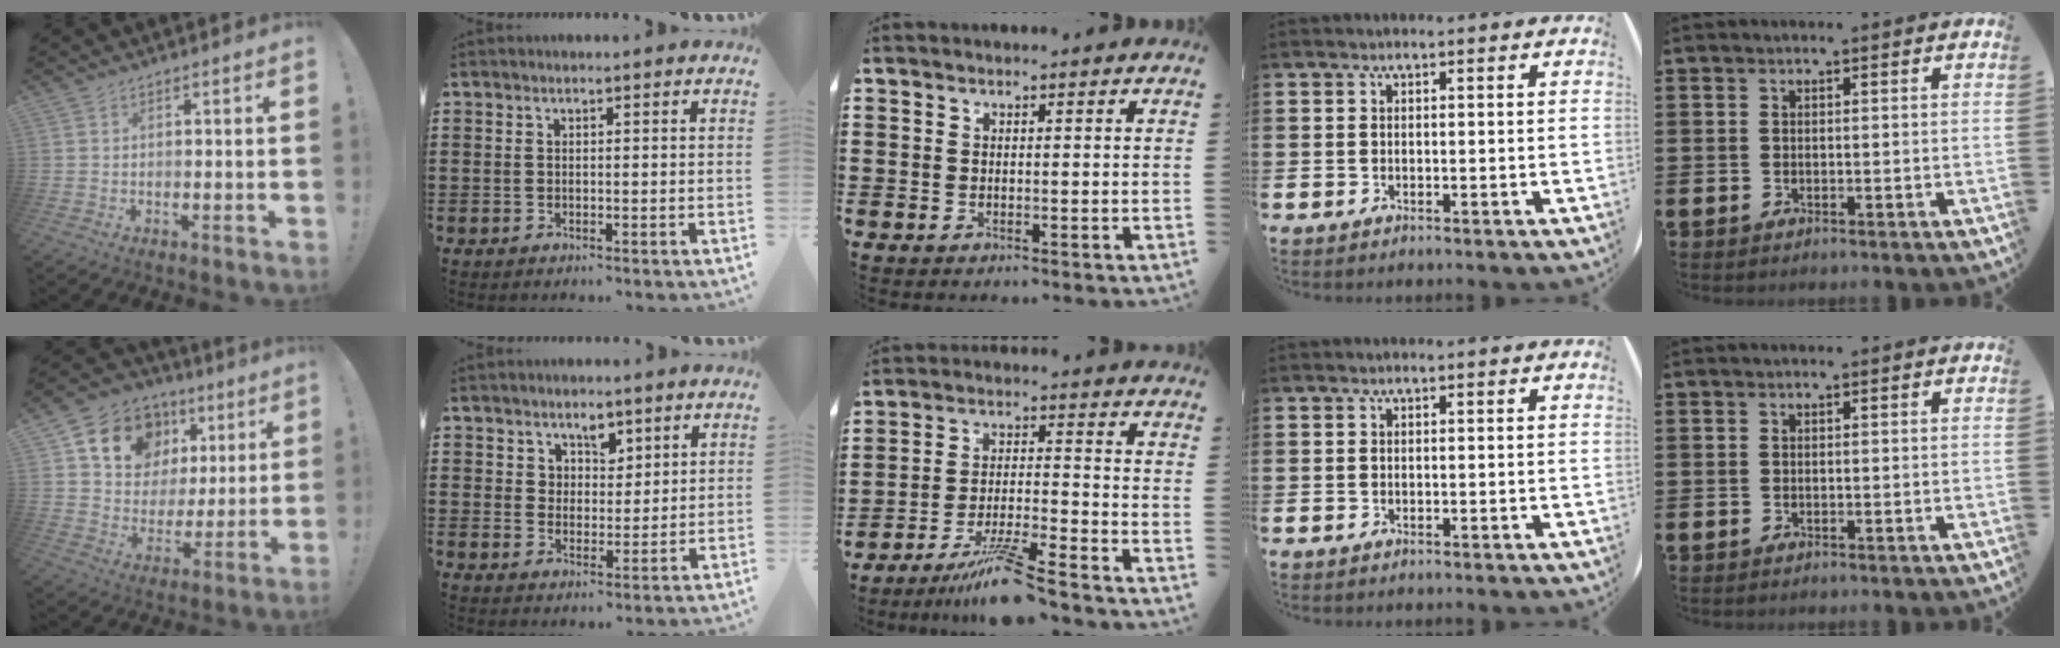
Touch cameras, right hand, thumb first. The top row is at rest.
{"thumb": {"total": 14.9, "force": [7.9, 11.3, 5.7], "torque": [-0.094, -0.041, 0.162]}, "index": {"total": 4.0, "force": [2.8, 2.8, 0.4], "torque": [-0.016, 0.005, 0.049]}, "middle": {"total": 8.4, "force": [-7.1, -0.1, 4.5], "torque": [-0.085, -0.006, -0.134]}}